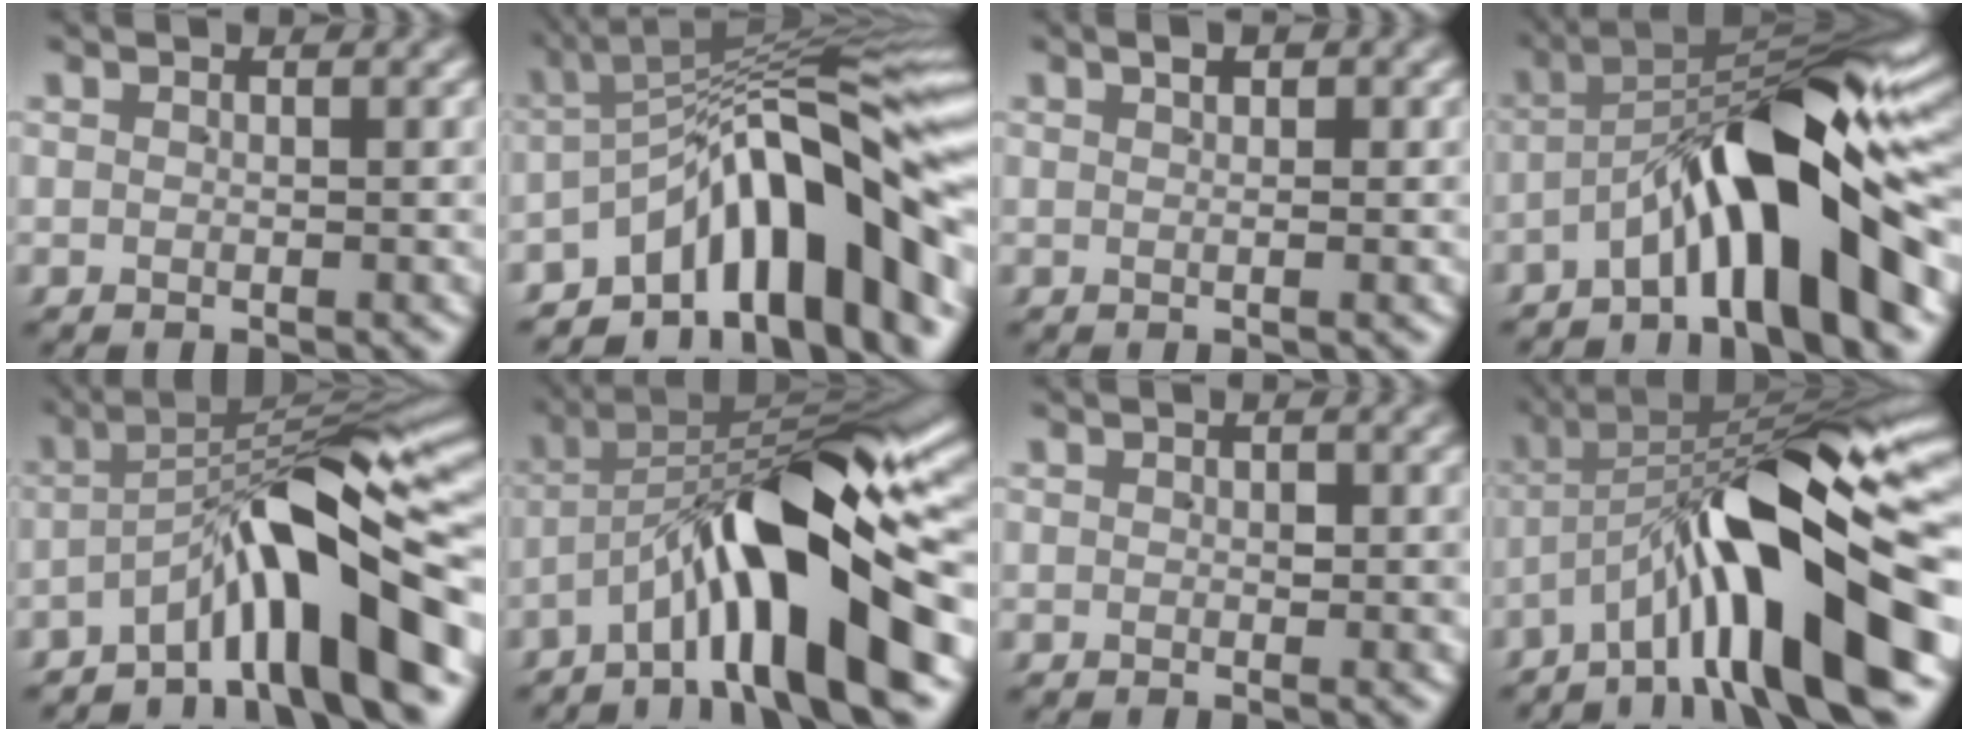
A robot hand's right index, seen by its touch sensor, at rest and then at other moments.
{"total": 13.4, "force": [-3.5, 6.2, 11.3], "torque": [-0.157, -0.006, -0.051]}
{"total": 1.6, "force": [0.5, 0.4, 1.5], "torque": [-0.015, -0.001, 0.010]}
{"total": 12.1, "force": [-2.1, 4.0, 11.2], "torque": [-0.169, 0.004, -0.029]}
{"total": 9.8, "force": [-3.2, 2.8, 8.8], "torque": [-0.125, 0.007, -0.044]}
{"total": 13.4, "force": [-2.0, 5.0, 12.3], "torque": [-0.195, 0.000, -0.026]}
{"total": 1.1, "force": [0.2, 0.6, 1.0], "torque": [-0.008, -0.005, 0.006]}
{"total": 15.5, "force": [-1.5, 5.8, 14.3], "torque": [-0.215, 0.003, -0.014]}